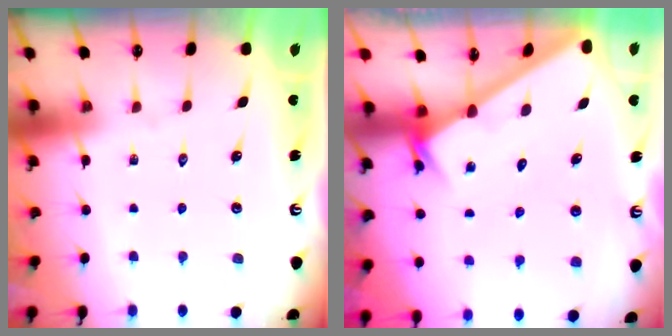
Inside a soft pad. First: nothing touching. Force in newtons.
{"total": 2.6, "press": 2.6, "slide": 0.1}